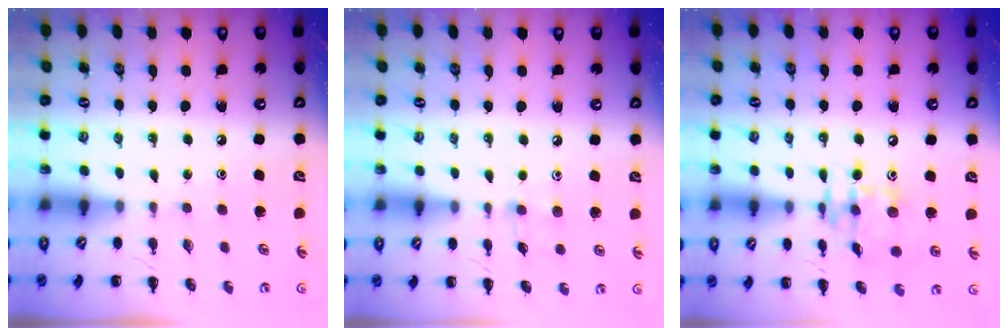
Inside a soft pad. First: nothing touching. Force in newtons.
{"total": 3.8, "press": 3.6, "slide": 1.4}
{"total": 13.4, "press": 13.3, "slide": 2.0}